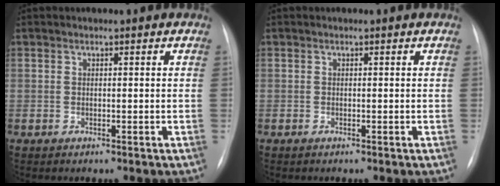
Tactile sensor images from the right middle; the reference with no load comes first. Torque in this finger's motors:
{"motor_torque": [-0.11, 0.01, 0.07, 0.02]}